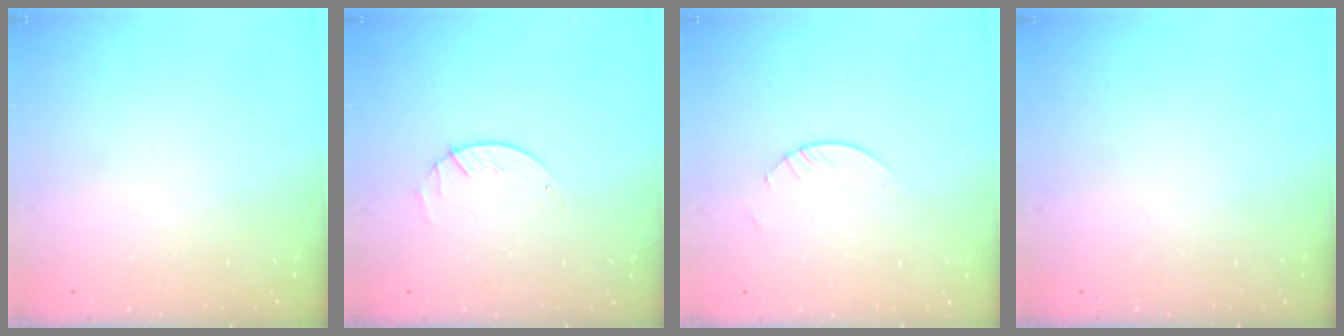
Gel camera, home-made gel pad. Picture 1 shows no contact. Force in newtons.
{"total": 1.4, "press": 1.4, "slide": 0.2}
{"total": 3.0, "press": 2.9, "slide": 0.3}
{"total": 0.0}